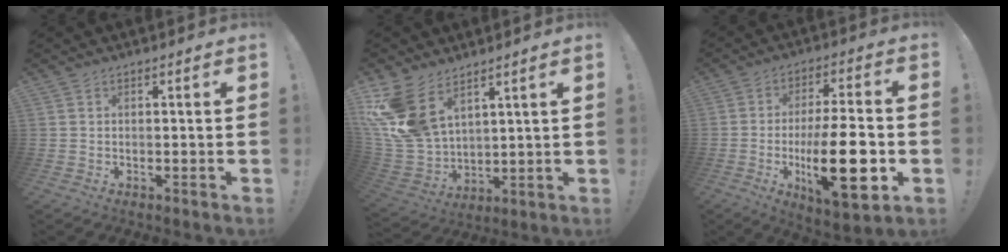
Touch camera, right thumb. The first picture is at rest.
{"total": 15.4, "force": [8.3, 9.7, 8.7], "torque": [-0.188, -0.049, 0.164]}
{"total": 21.3, "force": [-4.7, 6.6, 19.6], "torque": [-0.326, 0.003, -0.070]}